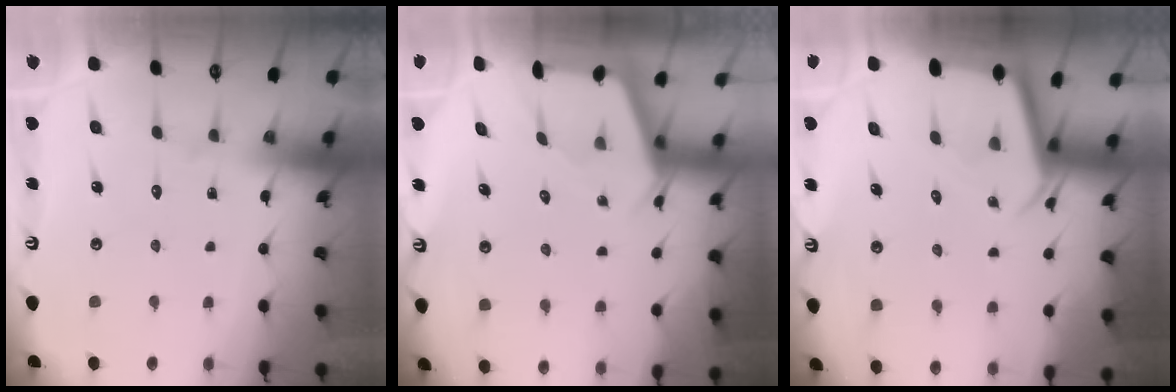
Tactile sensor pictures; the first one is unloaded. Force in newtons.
{"total": 2.4, "press": 2.4, "slide": 0.3}
{"total": 2.7, "press": 2.7, "slide": 0.2}